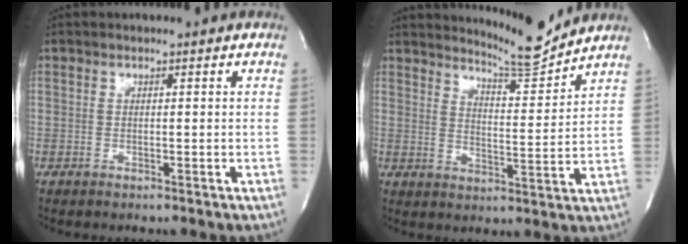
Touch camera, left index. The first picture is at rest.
{"total": 7.5, "force": [7.4, -0.7, 0.7], "torque": [-0.023, -0.031, 0.116]}